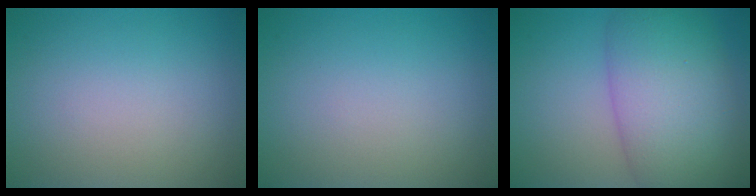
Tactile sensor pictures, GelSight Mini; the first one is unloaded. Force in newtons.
{"total": 0.0}
{"total": 10.5, "press": 10.5, "slide": 0.4}